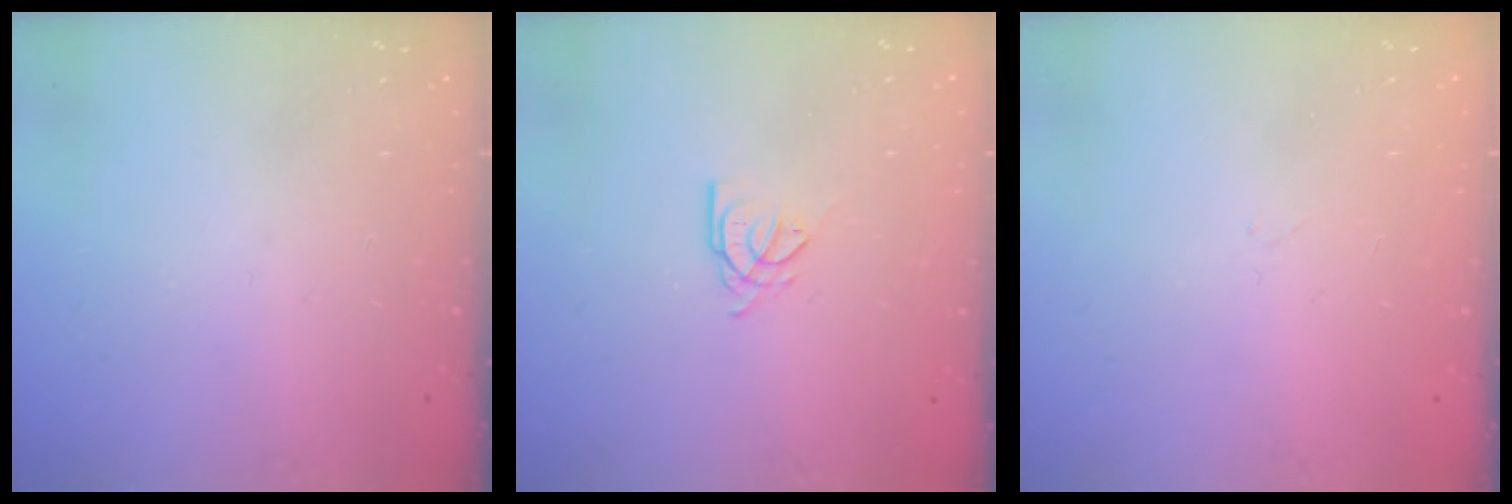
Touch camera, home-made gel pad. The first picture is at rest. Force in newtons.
{"total": 3.5, "press": 3.5, "slide": 0.3}
{"total": 0.9, "press": 0.9, "slide": 0.2}